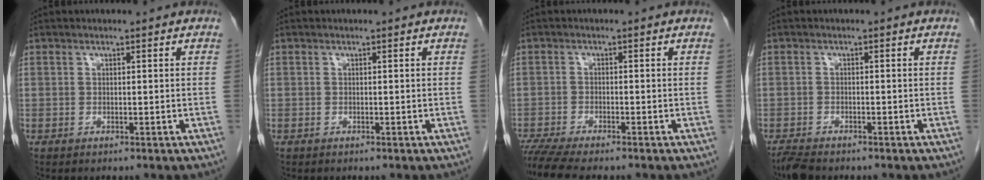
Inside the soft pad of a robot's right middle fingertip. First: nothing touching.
{"total": 0.0}
{"total": 6.8, "force": [-5.9, 0.4, 3.3], "torque": [-0.050, -0.016, -0.099]}
{"total": 2.8, "force": [-2.5, 0.5, 1.2], "torque": [-0.028, -0.012, -0.044]}